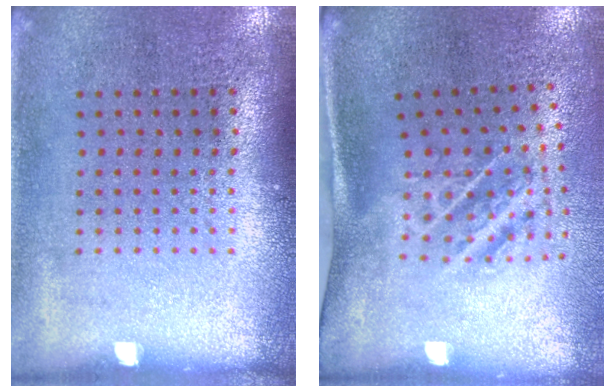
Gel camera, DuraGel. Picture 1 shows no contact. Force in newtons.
{"total": 1.9, "press": 1.1, "slide": 1.6}